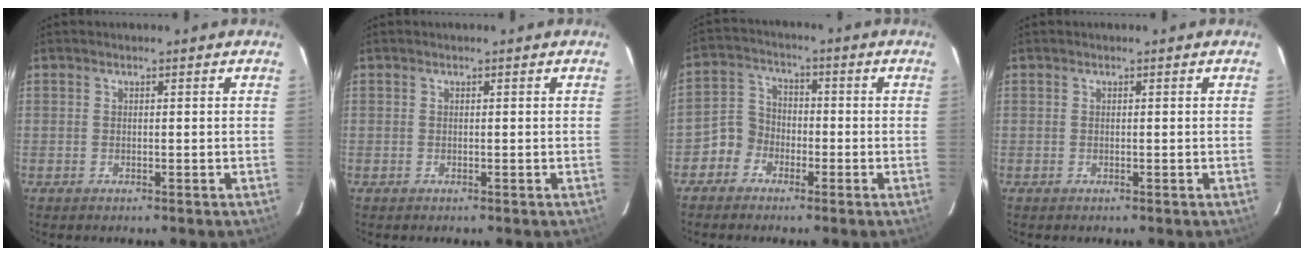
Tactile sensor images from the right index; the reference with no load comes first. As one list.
[{"total": 0.0}, {"total": 5.8, "force": [-3.2, 4.8, 0.7], "torque": [-0.017, 0.027, -0.068]}, {"total": 0.0}]